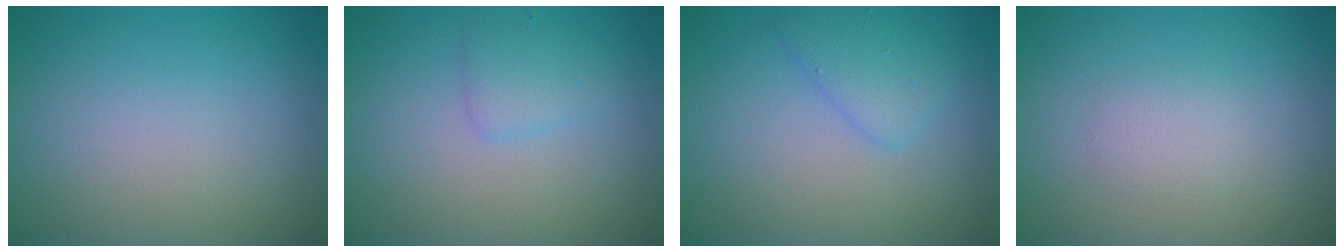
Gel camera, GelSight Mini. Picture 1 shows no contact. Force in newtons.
{"total": 1.8, "press": 1.8, "slide": 0.0}
{"total": 2.1, "press": 2.1, "slide": 0.2}
{"total": 1.2, "press": 1.2, "slide": 0.0}